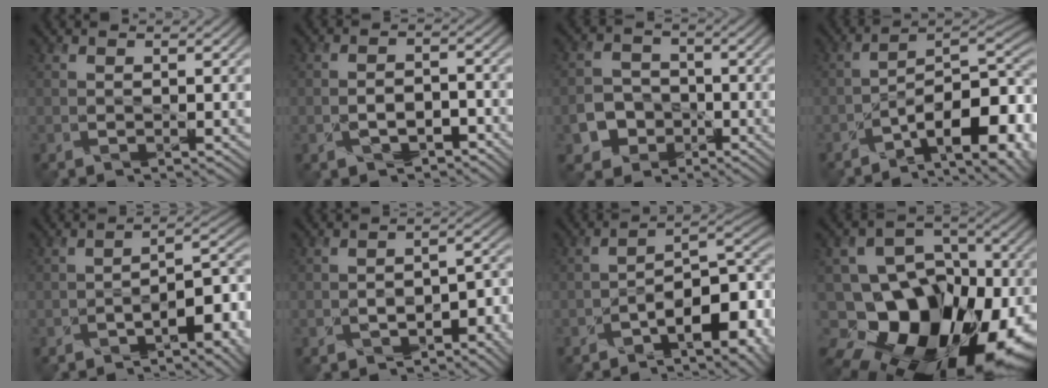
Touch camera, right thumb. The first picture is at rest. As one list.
[{"total": 3.9, "force": [-2.1, 2.4, 2.3], "torque": [-0.031, 0.001, -0.039]}, {"total": 5.1, "force": [-2.2, 4.3, 1.8], "torque": [-0.037, -0.006, -0.048]}, {"total": 12.8, "force": [-5.6, 5.2, 10.3], "torque": [-0.136, -0.004, -0.092]}, {"total": 7.1, "force": [-3.6, 2.4, 5.6], "torque": [-0.070, 0.001, -0.055]}, {"total": 5.6, "force": [-3.1, 2.9, 3.7], "torque": [-0.042, -0.006, -0.051]}, {"total": 9.5, "force": [-4.5, 3.6, 7.6], "torque": [-0.107, -0.004, -0.073]}, {"total": 20.2, "force": [-7.5, 15.5, 10.6], "torque": [-0.170, -0.028, -0.127]}]